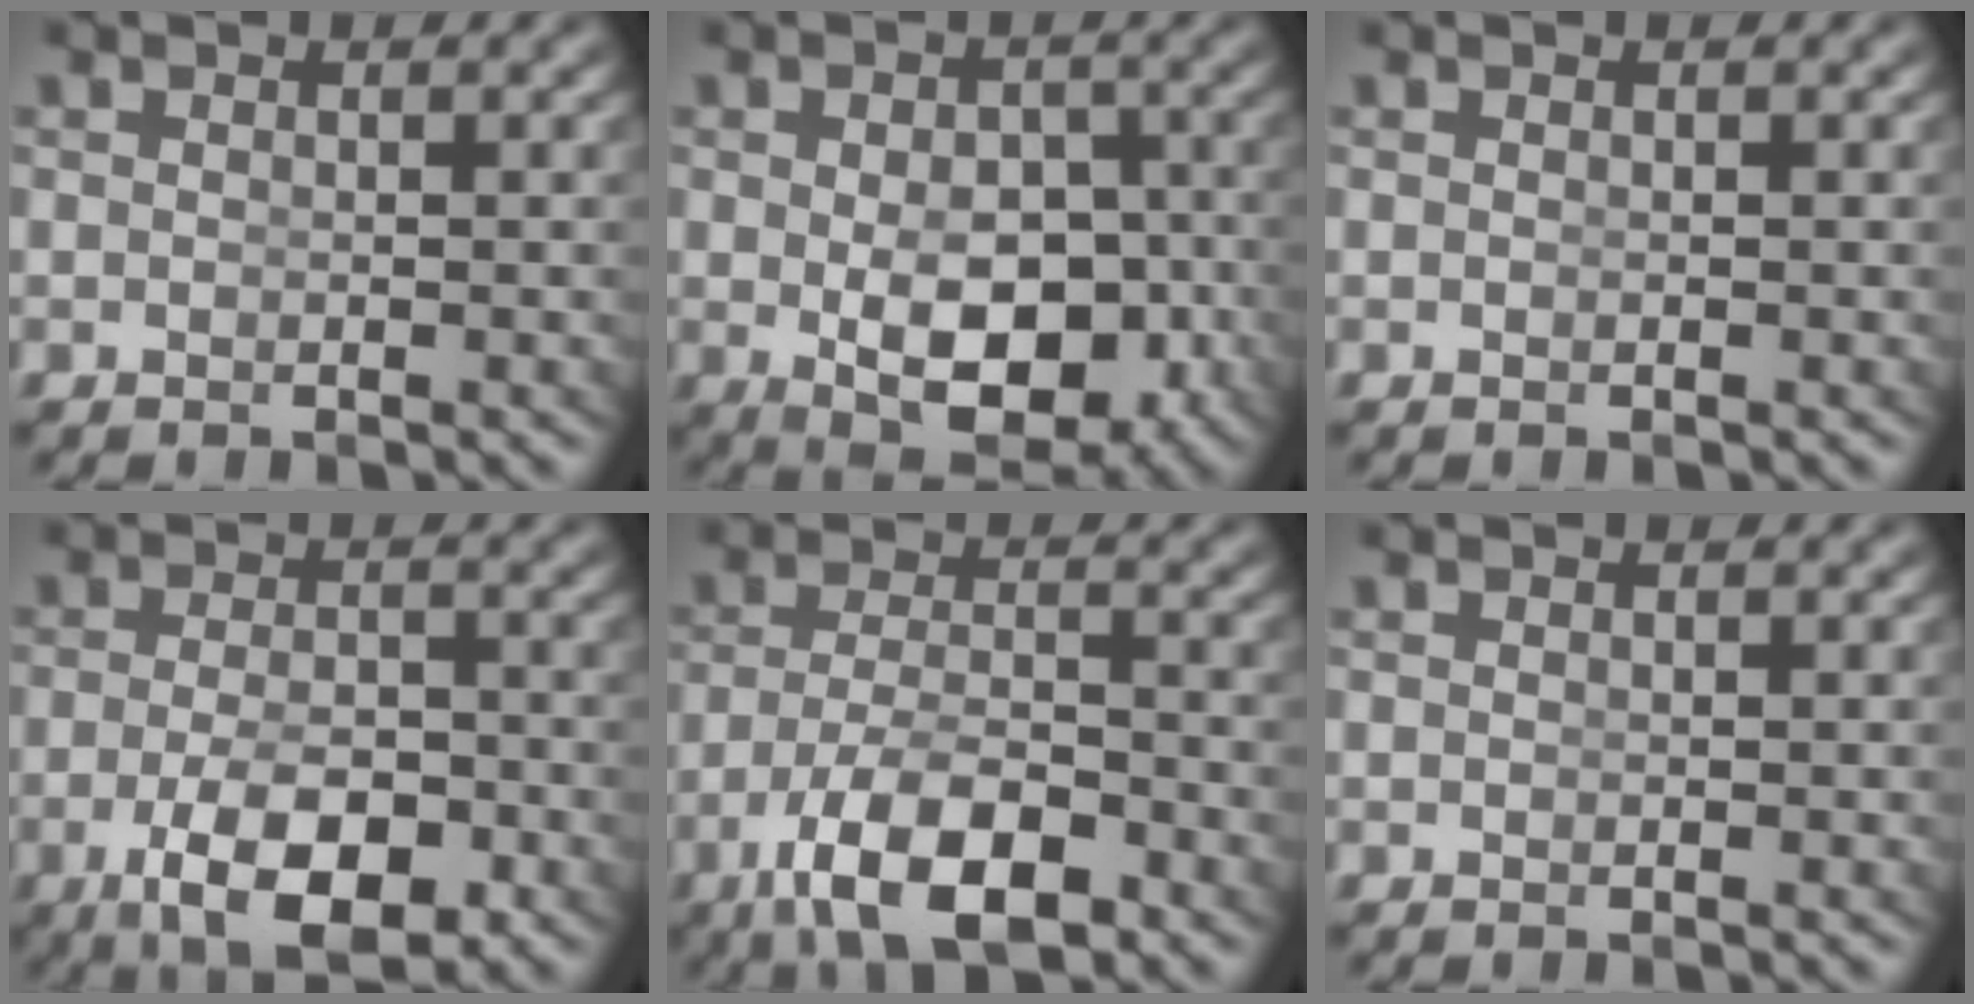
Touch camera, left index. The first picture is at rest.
{"total": 8.8, "force": [-2.3, 5.2, 6.7], "torque": [-0.105, -0.052, -0.010]}
{"total": 0.0}
{"total": 7.8, "force": [-3.6, 3.5, 5.9], "torque": [-0.103, -0.036, -0.039]}
{"total": 7.8, "force": [-4.4, 2.9, 5.7], "torque": [-0.092, -0.027, -0.055]}
{"total": 0.0}